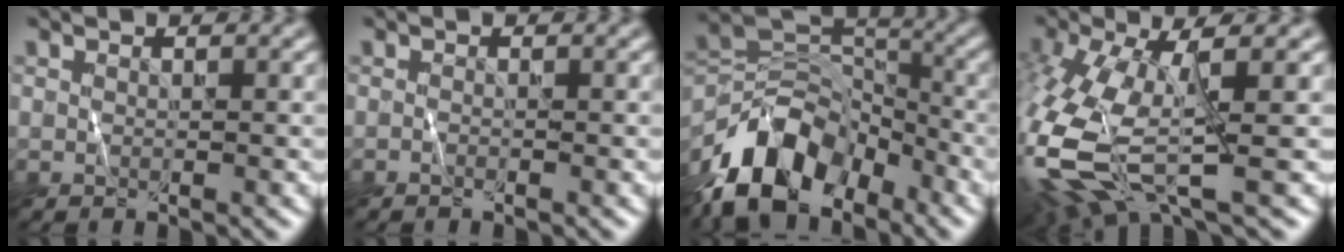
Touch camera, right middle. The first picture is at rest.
{"total": 0.0}
{"total": 10.6, "force": [-6.5, 6.0, 6.0], "torque": [-0.094, 0.009, -0.130]}
{"total": 11.0, "force": [-2.2, 4.4, 9.9], "torque": [-0.248, -0.024, -0.040]}